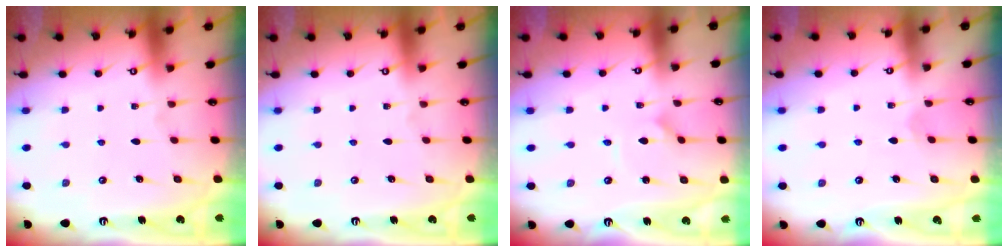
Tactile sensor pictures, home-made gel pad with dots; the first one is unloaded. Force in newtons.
{"total": 0.0}
{"total": 1.6, "press": 1.6, "slide": 0.1}
{"total": 2.1, "press": 2.1, "slide": 0.3}